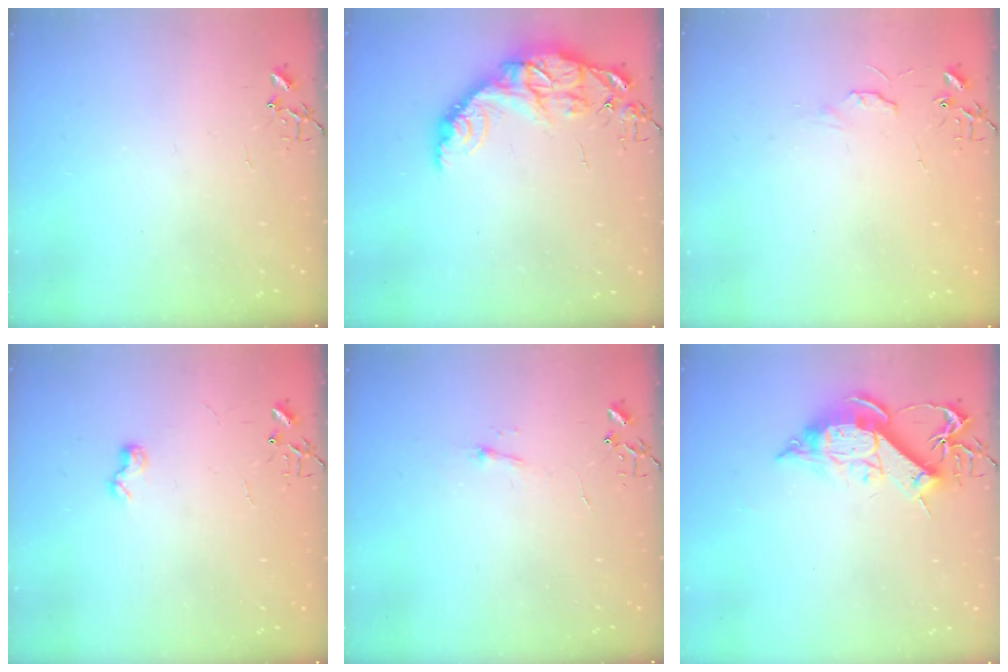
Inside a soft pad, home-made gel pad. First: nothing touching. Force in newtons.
{"total": 14.8, "press": 14.7, "slide": 1.0}
{"total": 4.7, "press": 4.6, "slide": 0.7}
{"total": 6.5, "press": 6.4, "slide": 0.6}
{"total": 4.5, "press": 4.5, "slide": 0.6}
{"total": 12.3, "press": 12.2, "slide": 1.2}